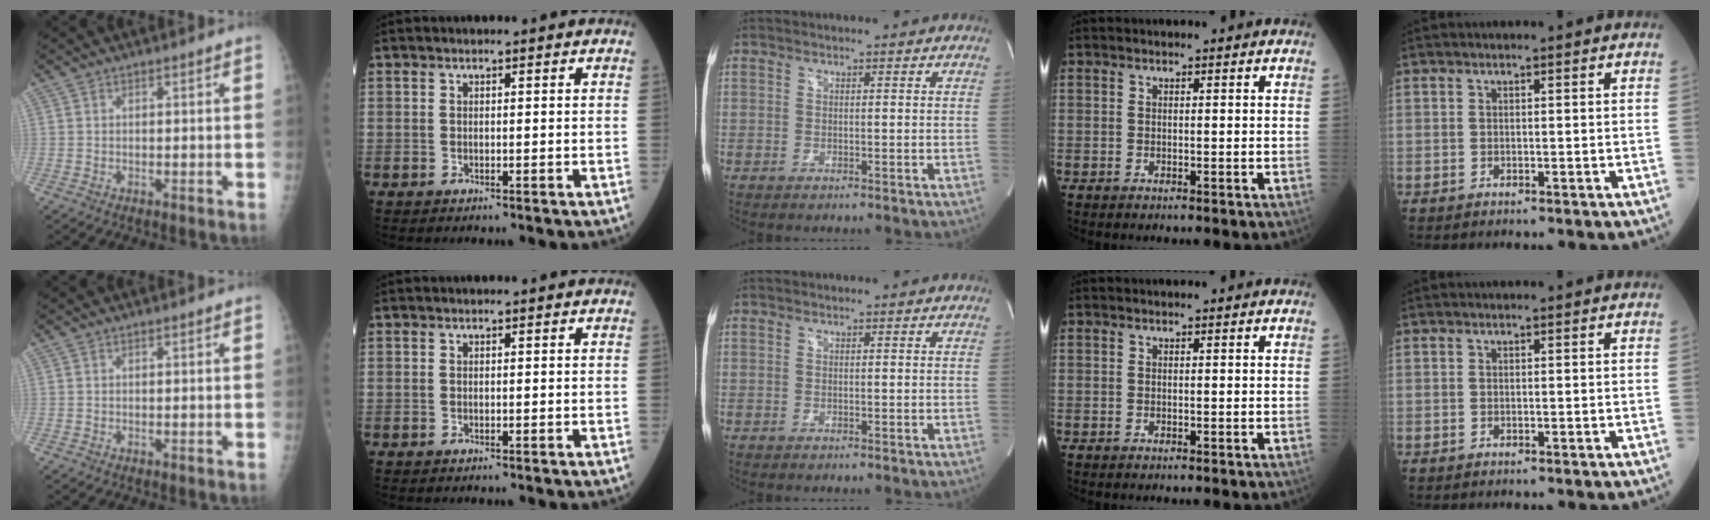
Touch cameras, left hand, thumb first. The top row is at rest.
{}